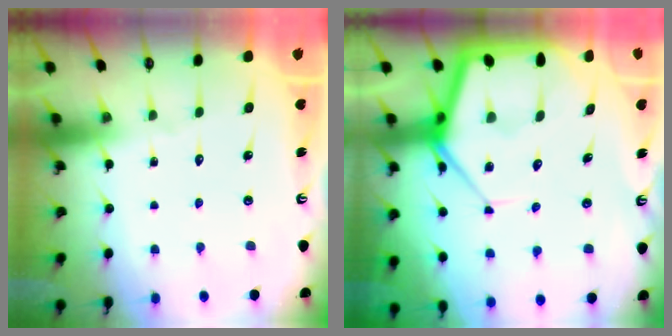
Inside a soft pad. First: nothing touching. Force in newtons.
{"total": 13.0, "press": 12.9, "slide": 0.9}